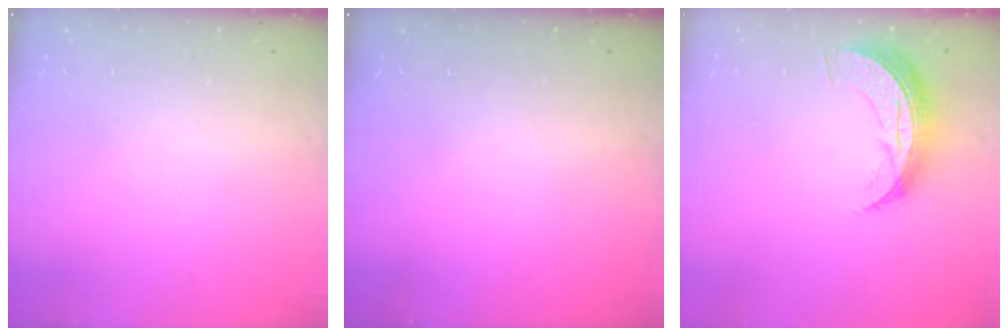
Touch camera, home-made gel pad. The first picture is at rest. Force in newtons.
{"total": 0.0}
{"total": 8.3, "press": 8.3, "slide": 0.7}